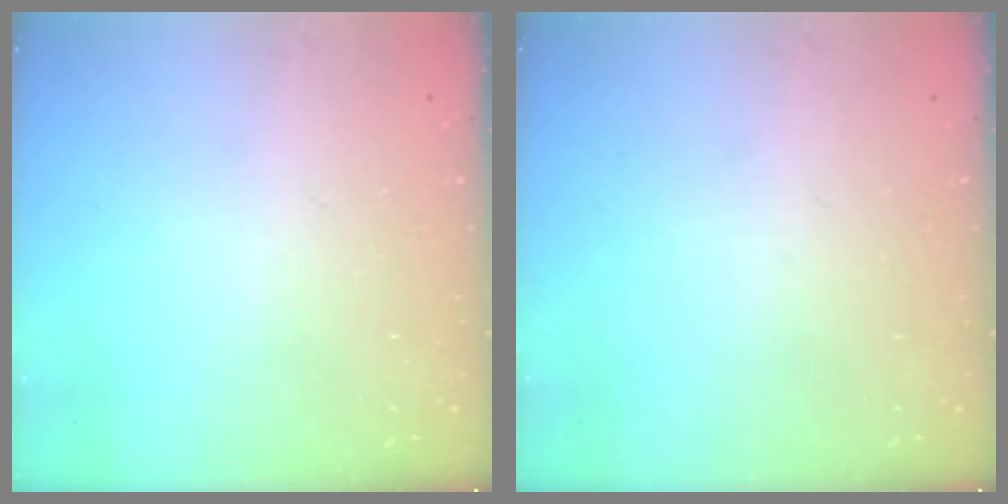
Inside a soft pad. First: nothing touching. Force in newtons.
{"total": 0.0}